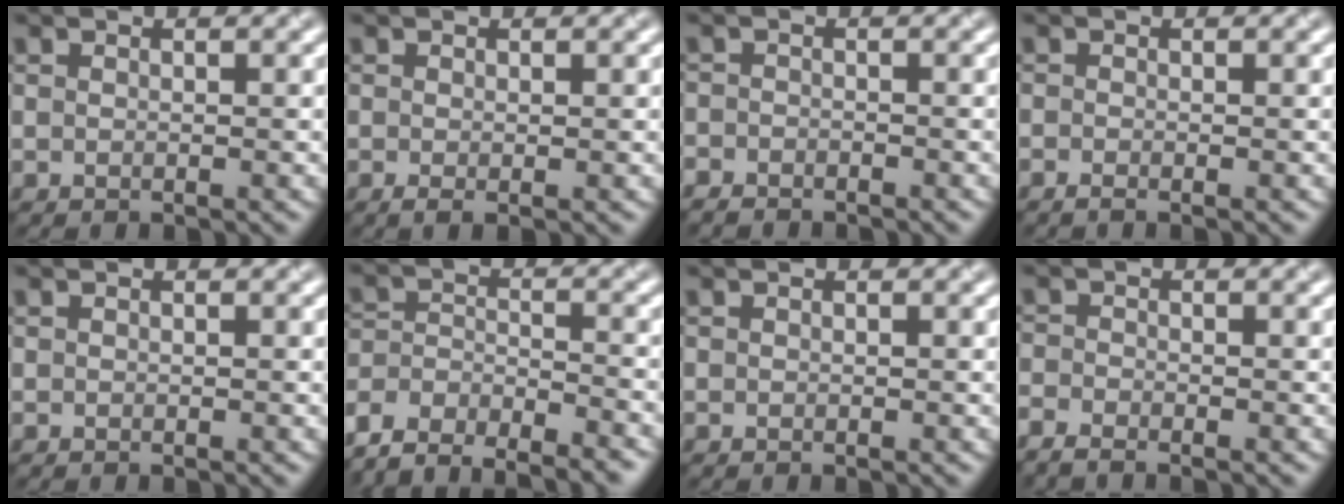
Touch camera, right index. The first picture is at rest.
{"total": 1.0, "force": [-0.1, 0.3, 0.9], "torque": [-0.018, 0.000, -0.002]}
{"total": 2.0, "force": [-1.9, 0.5, 0.2], "torque": [-0.001, -0.001, -0.041]}
{"total": 0.8, "force": [-0.6, 0.0, 0.5], "torque": [-0.014, 0.001, -0.013]}
{"total": 0.0}
{"total": 8.2, "force": [-7.6, 2.1, 2.2], "torque": [-0.035, -0.010, -0.129]}
{"total": 0.0}
{"total": 2.2, "force": [-2.0, 0.4, 0.9], "torque": [-0.025, -0.005, -0.043]}